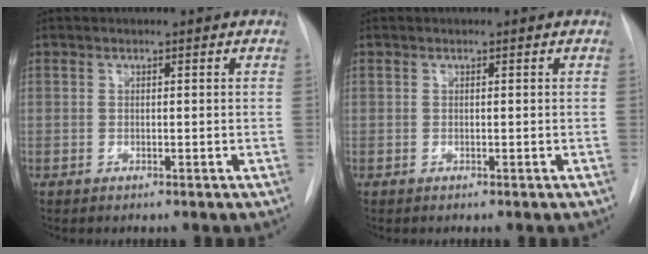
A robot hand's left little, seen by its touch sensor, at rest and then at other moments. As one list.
[{"total": 0.0}]